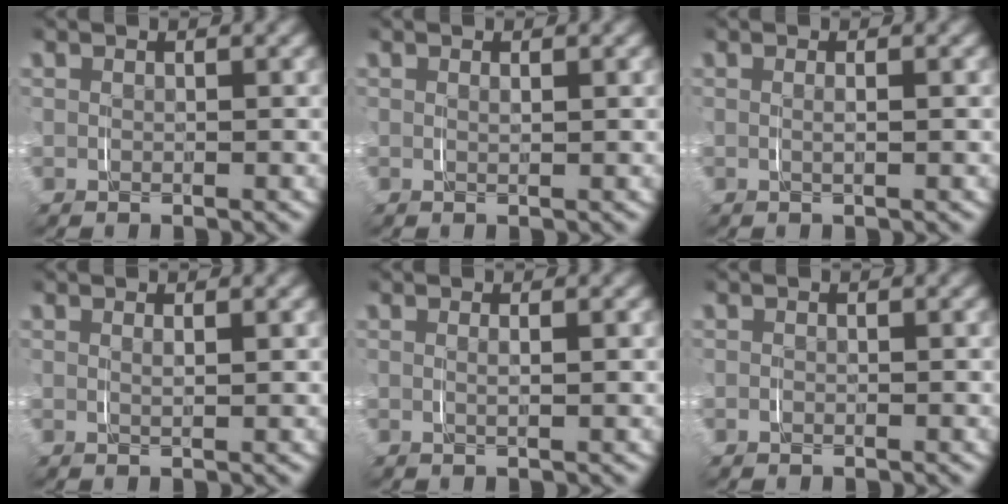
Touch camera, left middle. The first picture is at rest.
{"total": 0.7, "force": [0.4, -0.6, -0.2], "torque": [0.005, 0.002, 0.008]}
{"total": 0.8, "force": [0.1, -0.8, 0.0], "torque": [0.004, 0.002, 0.003]}
{"total": 1.1, "force": [0.6, -0.9, -0.2], "torque": [0.007, 0.005, 0.013]}
{"total": 1.0, "force": [0.4, -0.9, 0.0], "torque": [0.004, 0.004, 0.008]}
{"total": 0.7, "force": [-0.4, 0.6, 0.1], "torque": [-0.009, -0.003, -0.007]}